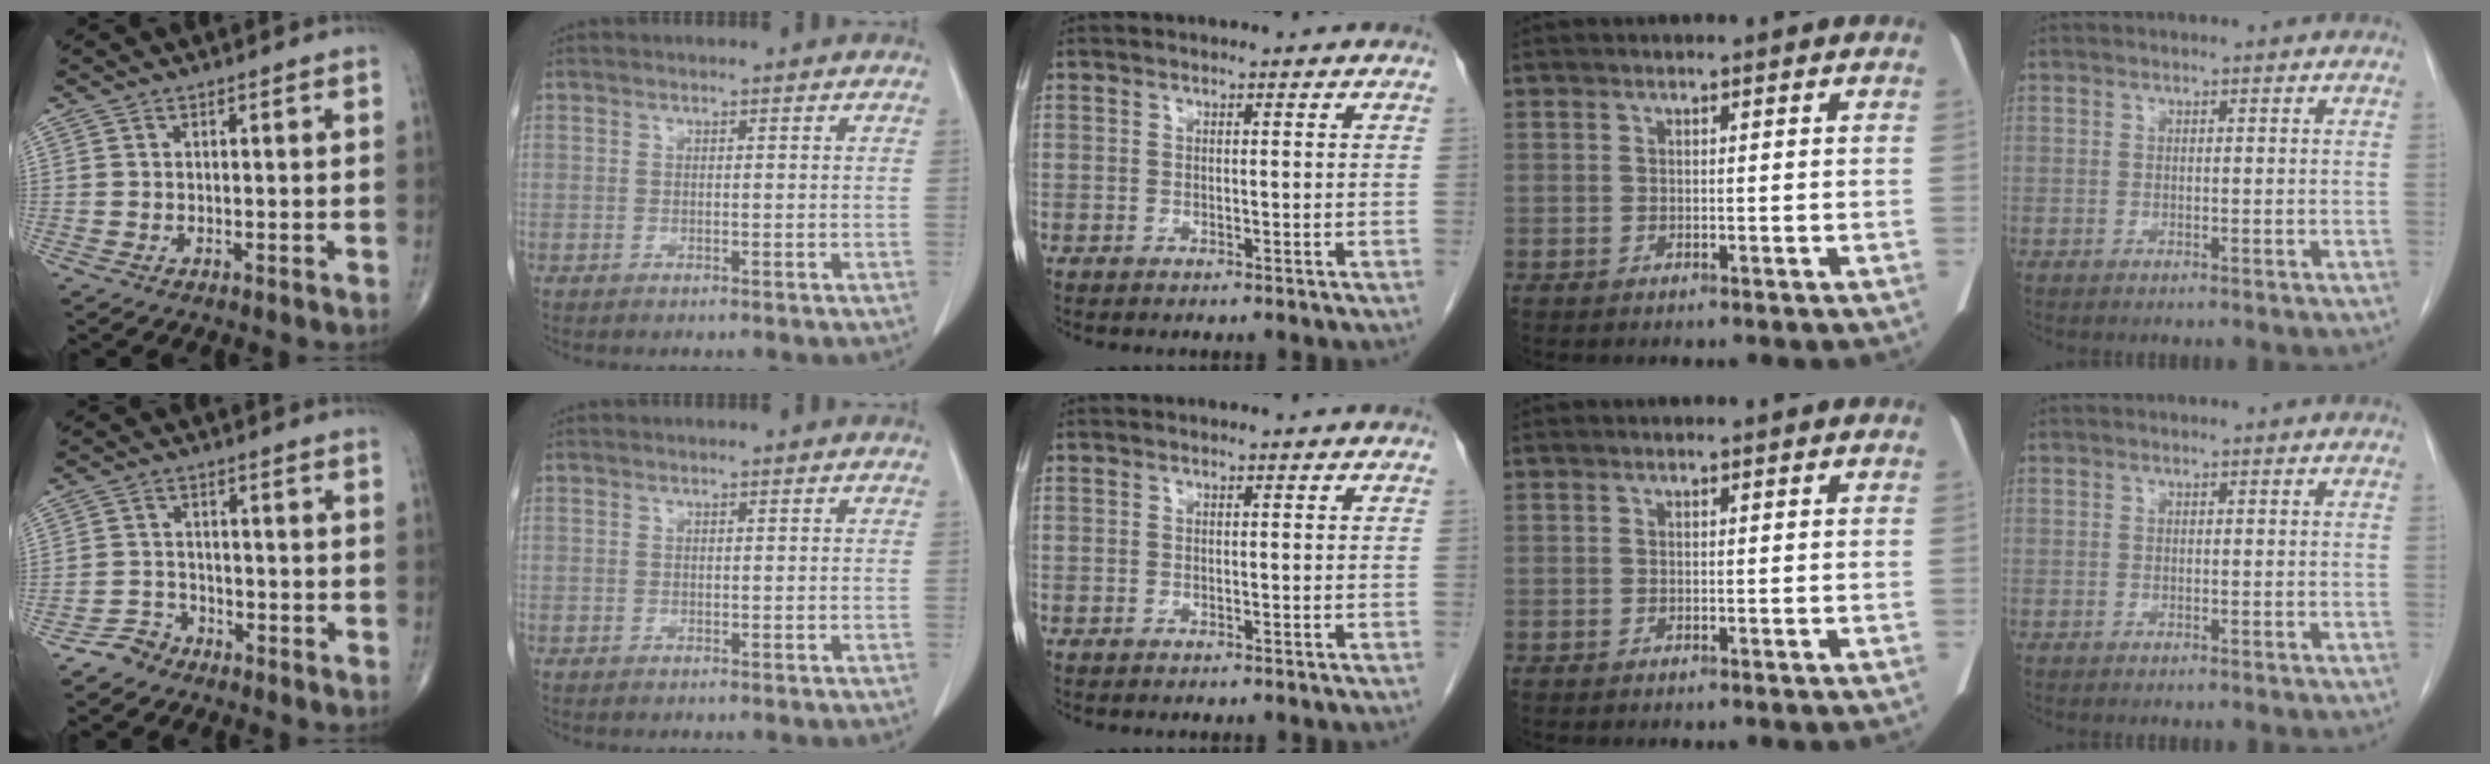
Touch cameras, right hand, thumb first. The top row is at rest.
{"thumb": {"total": 3.7, "force": [-3.1, 2.1, 0.0], "torque": [0.012, 0.018, -0.062]}}